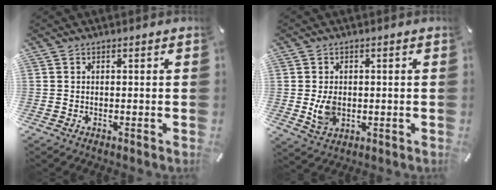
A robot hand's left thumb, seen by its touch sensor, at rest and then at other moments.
{"total": 5.8, "force": [-0.2, 4.4, 3.7], "torque": [-0.062, -0.009, -0.008]}